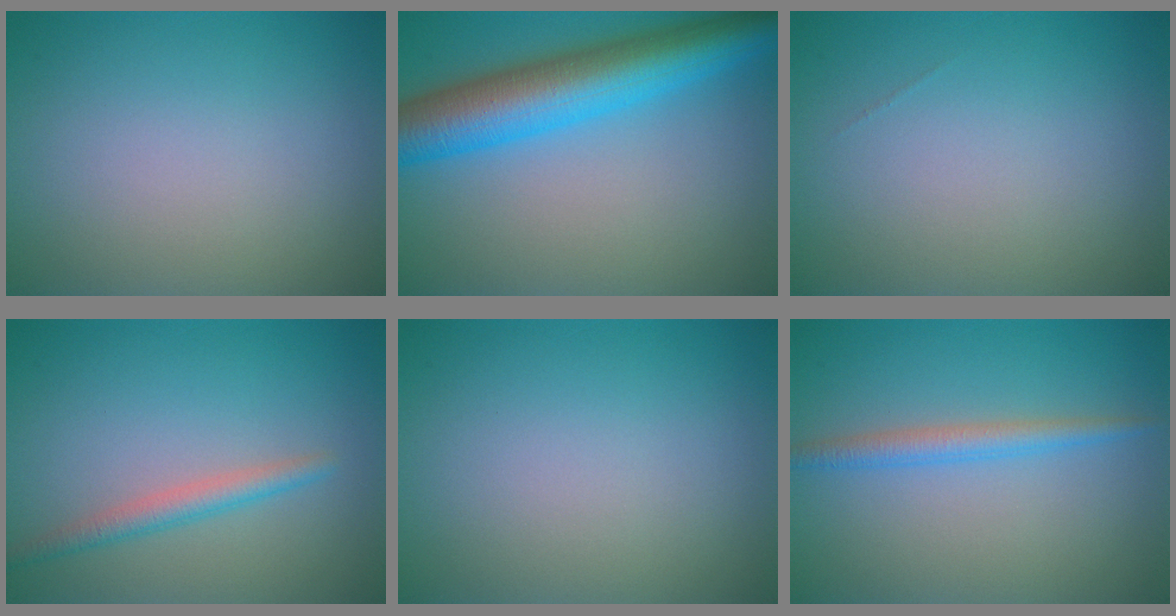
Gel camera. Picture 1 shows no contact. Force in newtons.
{"total": 9.3, "press": 9.3, "slide": 0.2}
{"total": 0.0}
{"total": 2.1, "press": 2.1, "slide": 0.1}
{"total": 0.0}
{"total": 2.2, "press": 2.2, "slide": 0.1}